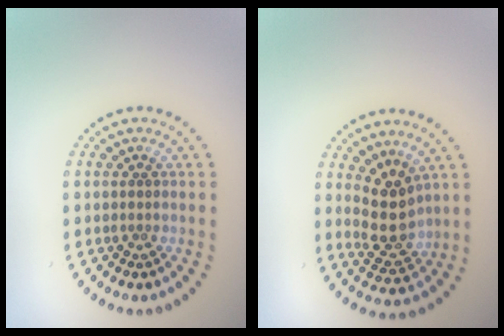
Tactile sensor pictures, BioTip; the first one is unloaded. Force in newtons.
{"total": 3.7, "press": 3.4, "slide": 1.5}